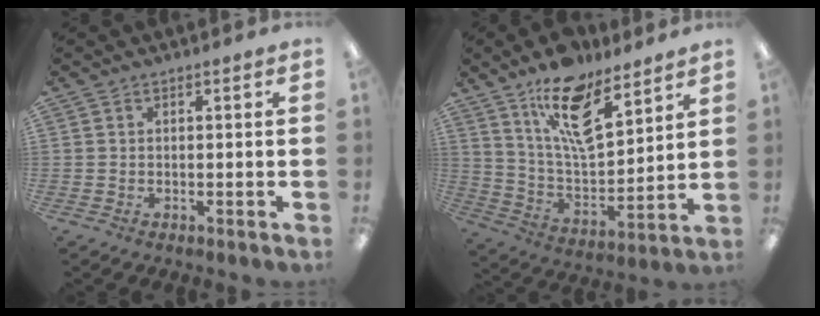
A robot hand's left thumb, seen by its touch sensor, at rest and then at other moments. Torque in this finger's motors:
{"motor_torque": [0.51, 0.53, 1.39, -1.38, 0.14]}